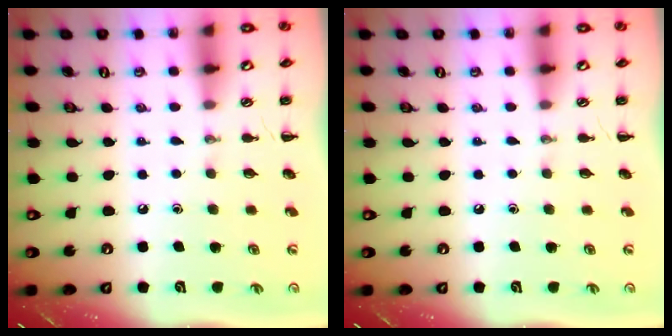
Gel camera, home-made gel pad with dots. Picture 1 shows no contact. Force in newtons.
{"total": 0.0}